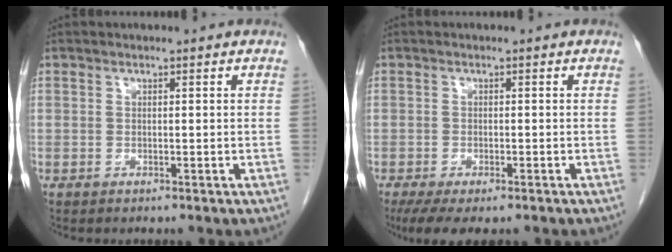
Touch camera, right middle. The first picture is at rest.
{"total": 6.9, "force": [-4.9, 2.3, 4.1], "torque": [-0.060, -0.014, -0.077]}